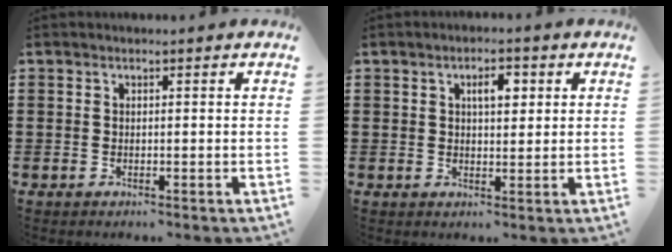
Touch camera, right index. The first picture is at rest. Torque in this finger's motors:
{"motor_torque": [0.40, -0.26, 0.30, 0.03]}